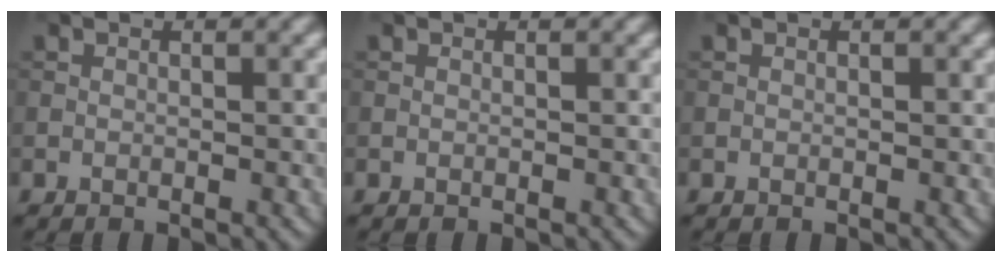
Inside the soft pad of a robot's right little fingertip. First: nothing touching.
{"total": 0.0}
{"total": 0.0}